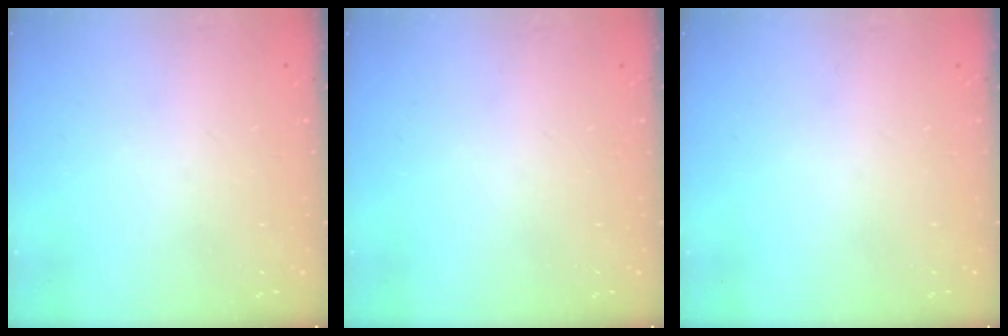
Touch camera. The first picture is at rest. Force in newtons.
{"total": 0.0}
{"total": 0.0}